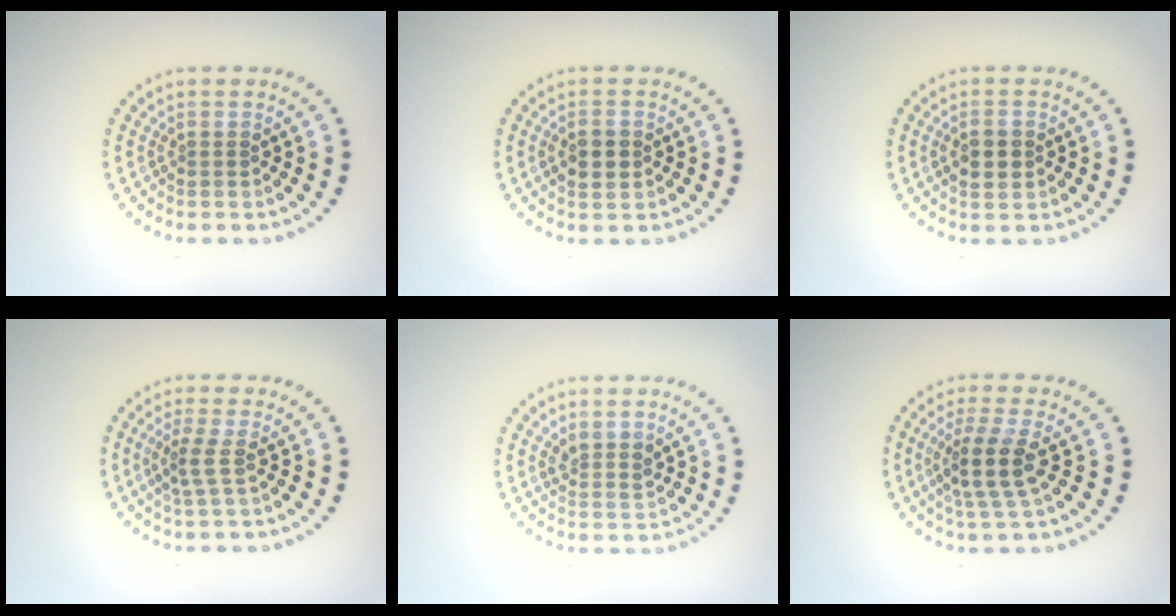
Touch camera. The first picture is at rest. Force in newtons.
{"total": 2.3, "press": 2.3, "slide": 0.2}
{"total": 2.3, "press": 2.3, "slide": 0.2}
{"total": 1.9, "press": 1.3, "slide": 1.5}
{"total": 1.8, "press": 1.5, "slide": 1.1}
{"total": 3.5, "press": 2.7, "slide": 2.2}